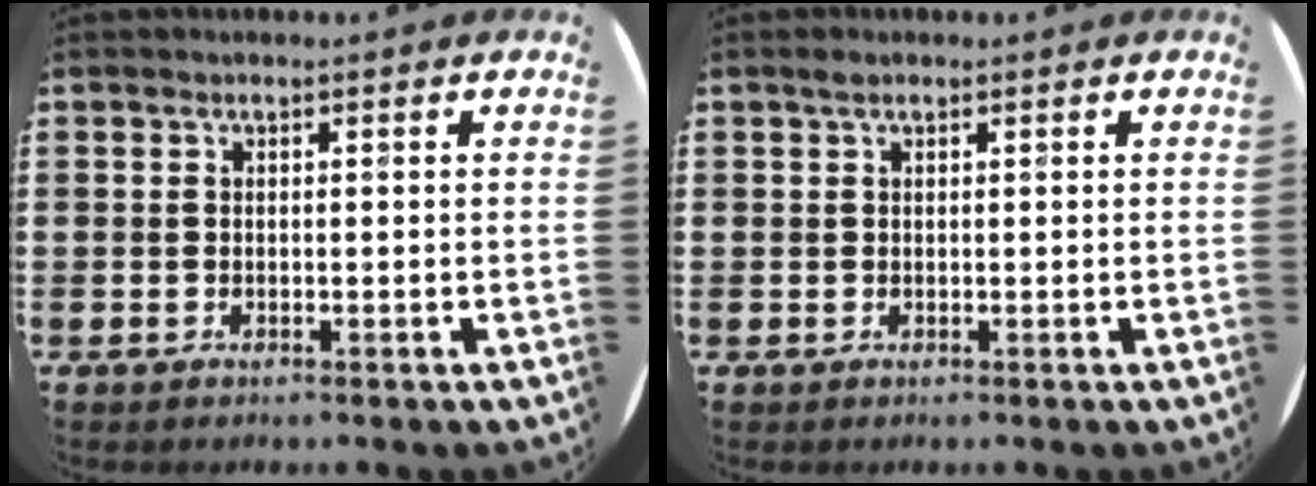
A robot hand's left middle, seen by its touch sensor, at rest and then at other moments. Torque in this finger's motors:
{"motor_torque": [0.58, -0.31, -0.16, -0.04]}